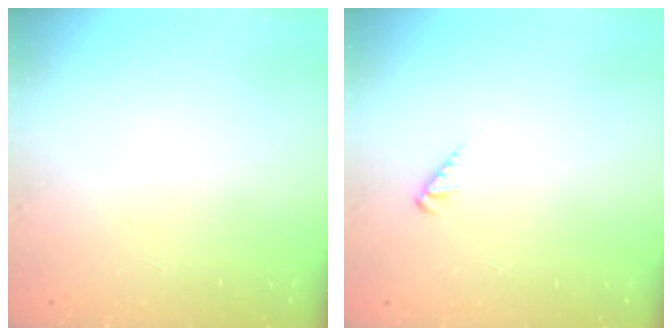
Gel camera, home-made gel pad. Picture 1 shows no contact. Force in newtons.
{"total": 2.1, "press": 2.0, "slide": 0.5}